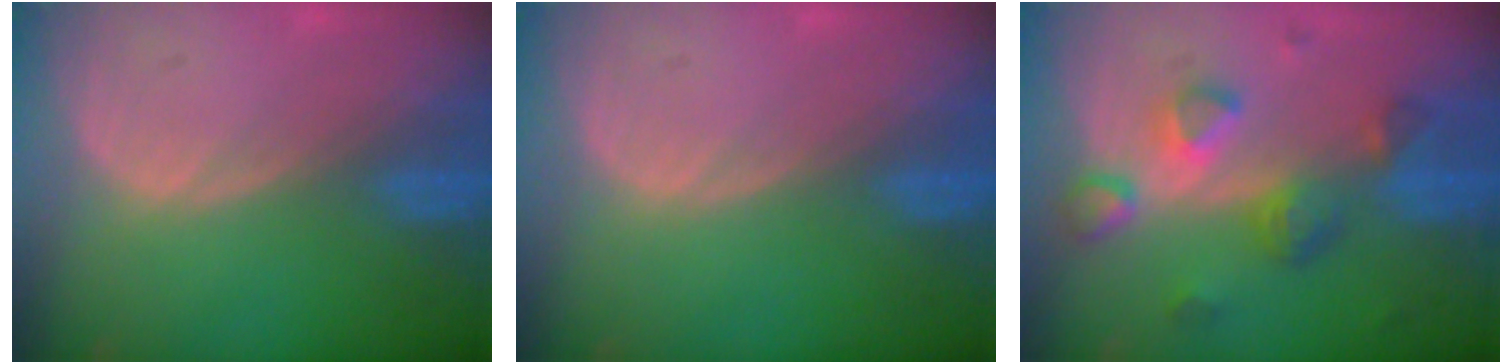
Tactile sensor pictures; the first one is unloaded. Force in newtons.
{"total": 0.0}
{"total": 7.7, "press": 6.9, "slide": 3.5}